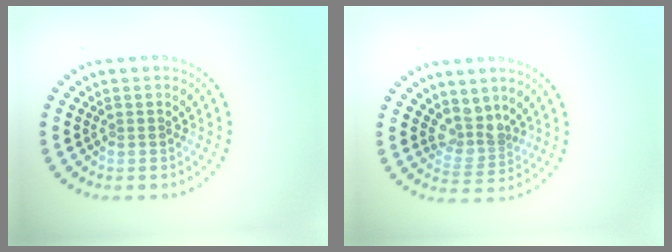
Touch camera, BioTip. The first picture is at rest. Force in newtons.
{"total": 2.7, "press": 1.9, "slide": 1.9}